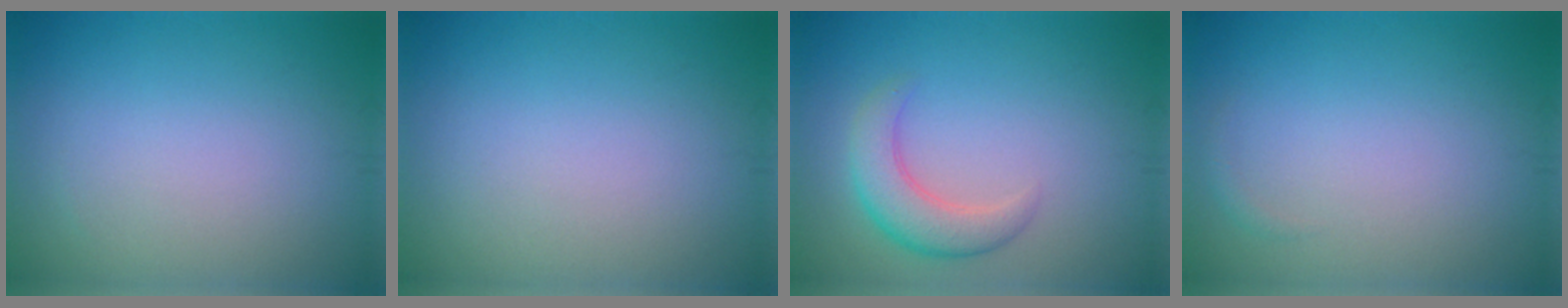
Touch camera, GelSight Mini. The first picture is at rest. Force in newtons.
{"total": 0.0}
{"total": 3.6, "press": 3.6, "slide": 0.3}
{"total": 0.6, "press": 0.6, "slide": 0.1}